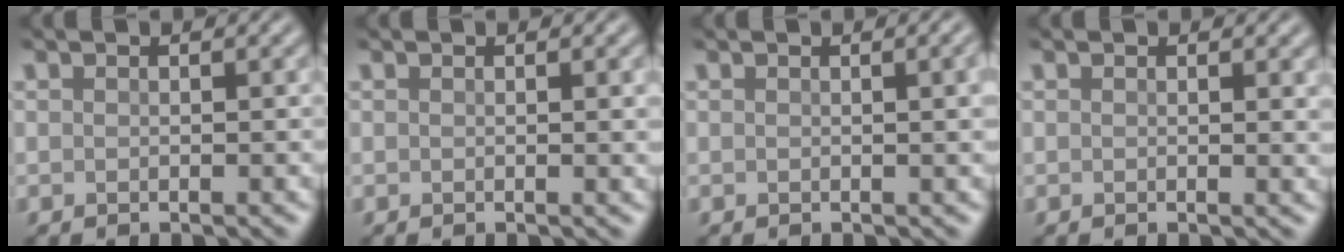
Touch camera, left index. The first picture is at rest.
{"total": 1.1, "force": [0.2, 0.3, 1.0], "torque": [-0.007, 0.001, 0.000]}
{"total": 2.6, "force": [0.4, 0.8, 2.4], "torque": [-0.020, 0.007, 0.001]}
{"total": 0.9, "force": [0.4, 0.2, 0.8], "torque": [-0.006, -0.001, 0.004]}